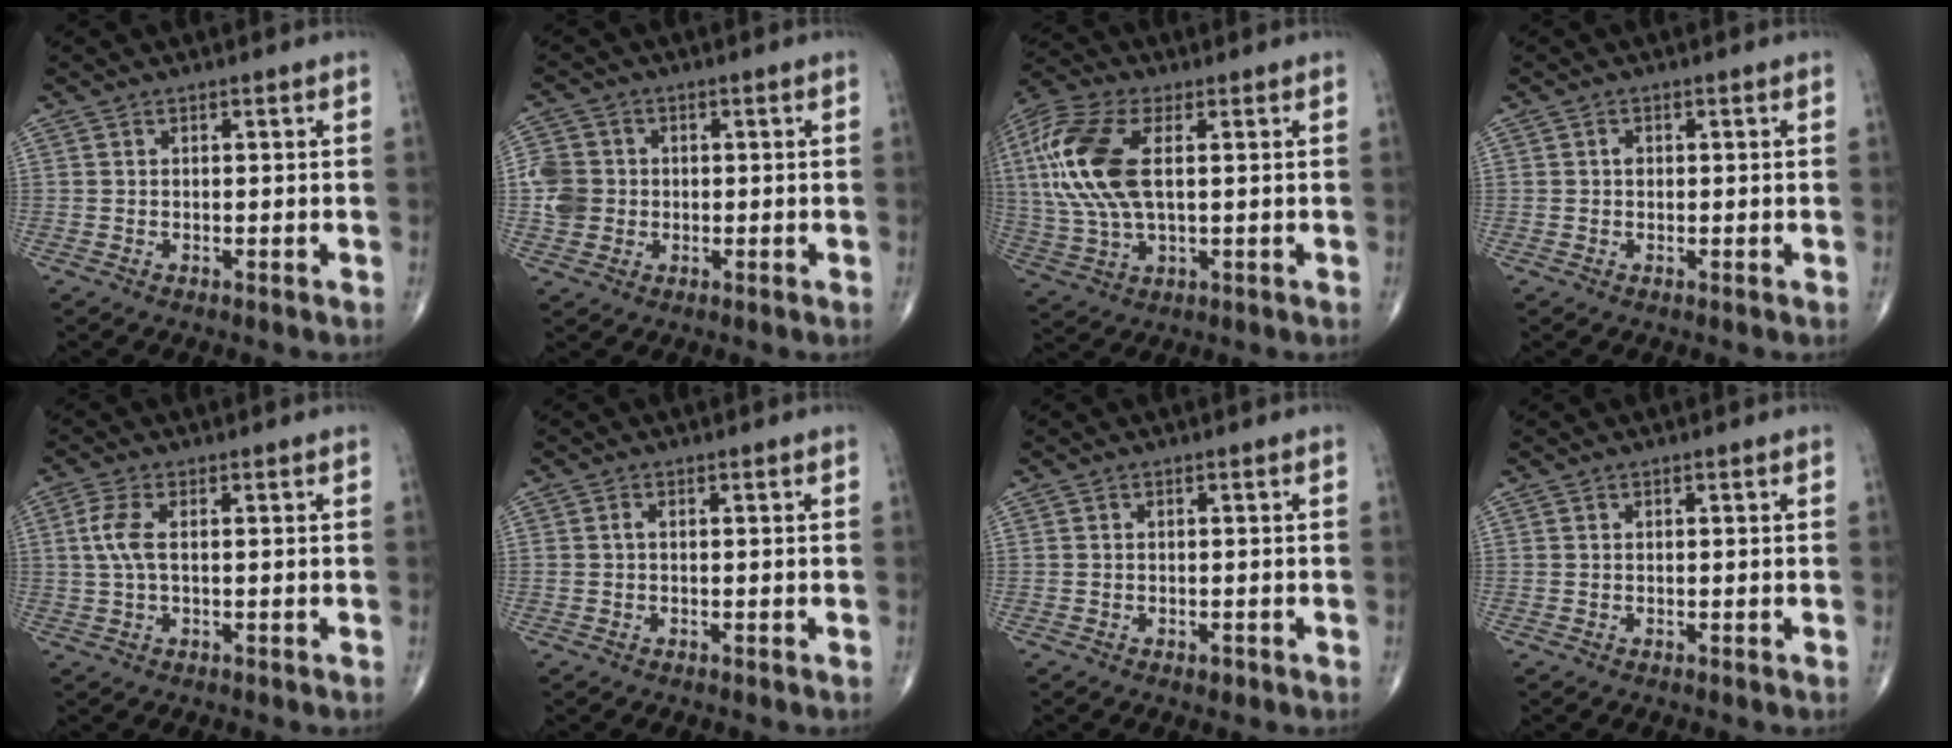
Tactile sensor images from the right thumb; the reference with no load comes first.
{"total": 6.2, "force": [-0.4, 5.6, 2.6], "torque": [-0.041, 0.007, -0.010]}
{"total": 17.4, "force": [3.1, 8.4, 14.9], "torque": [-0.348, 0.005, 0.056]}
{"total": 0.9, "force": [0.1, 0.7, 0.6], "torque": [-0.005, 0.001, -0.001]}
{"total": 4.4, "force": [0.6, 1.8, 4.0], "torque": [-0.109, 0.008, 0.010]}
{"total": 0.8, "force": [0.0, 0.4, 0.7], "torque": [-0.015, 0.001, -0.002]}
{"total": 1.0, "force": [-0.6, 0.6, 0.6], "torque": [-0.008, 0.000, -0.008]}
{"total": 0.0}